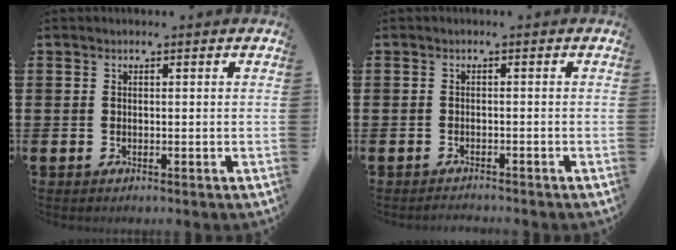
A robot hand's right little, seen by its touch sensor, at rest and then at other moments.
{"total": 0.9, "force": [-0.9, 0.0, 0.0], "torque": [-0.003, -0.001, -0.019]}